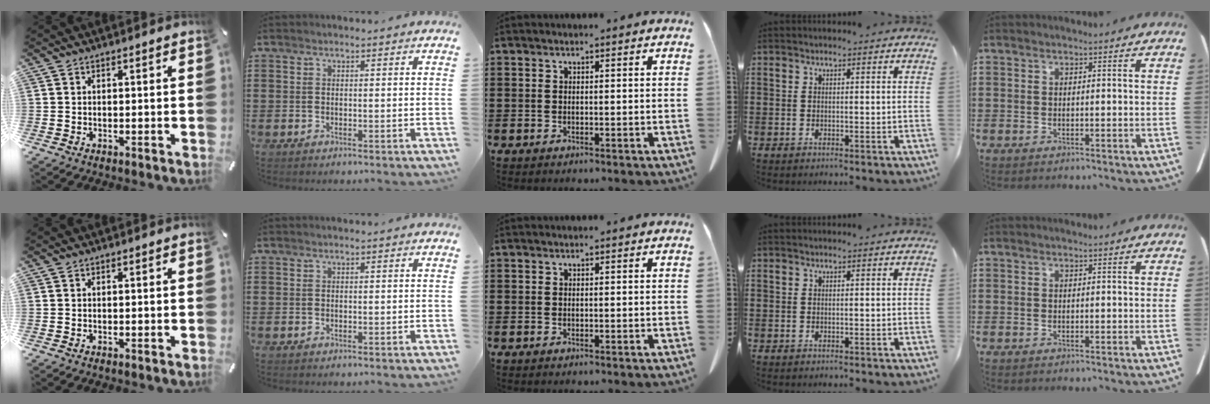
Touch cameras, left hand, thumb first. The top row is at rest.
{}